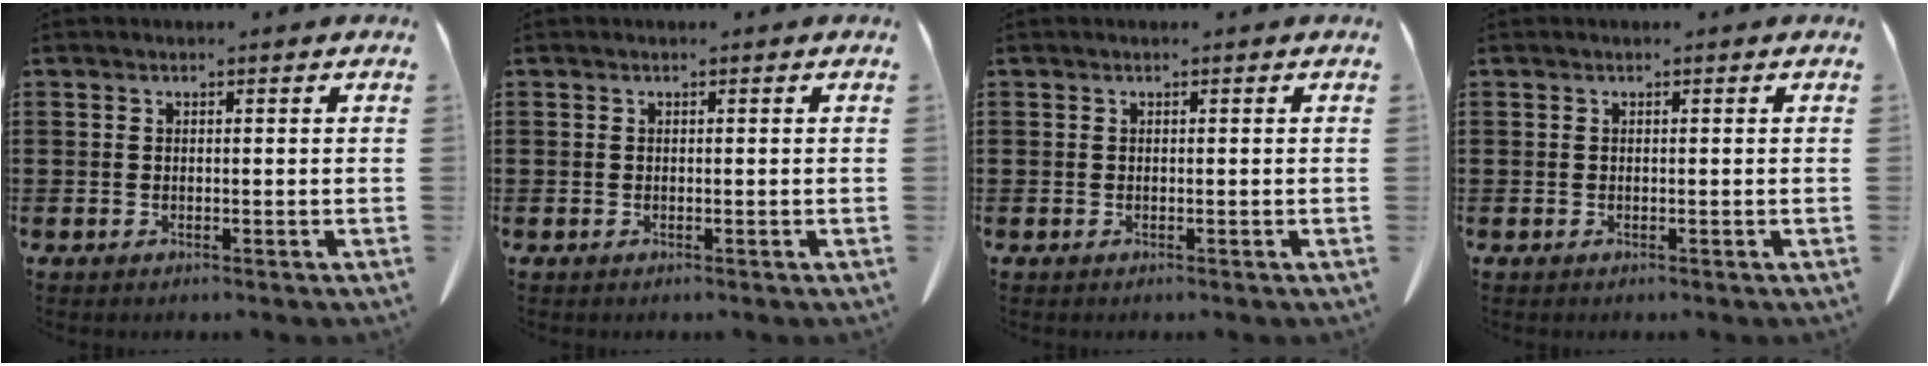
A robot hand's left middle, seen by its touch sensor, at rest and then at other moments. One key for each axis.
{"total": 0.0}
{"total": 0.0}
{"total": 0.0}